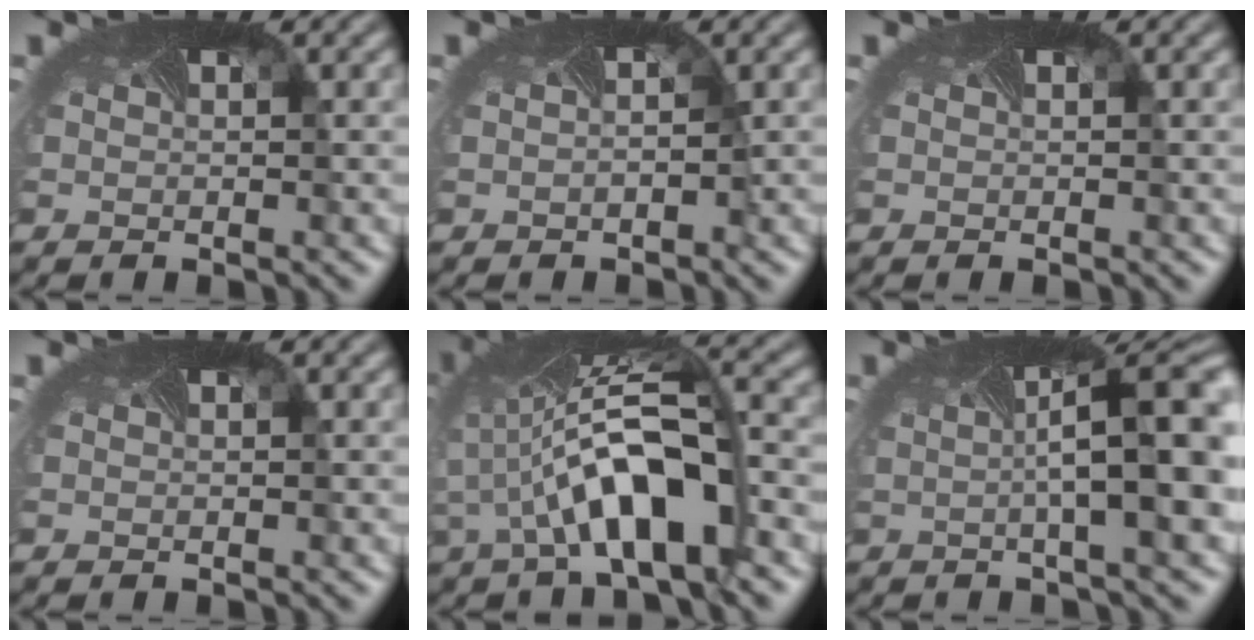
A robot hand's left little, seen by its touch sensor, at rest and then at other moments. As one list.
[{"total": 1.4, "force": [0.0, 0.7, 1.2], "torque": [-0.008, 0.003, -0.006]}, {"total": 0.0}, {"total": 0.0}, {"total": 6.3, "force": [-2.1, 1.9, 5.6], "torque": [-0.134, -0.004, -0.031]}, {"total": 8.6, "force": [0.3, 1.9, 8.3], "torque": [-0.123, 0.002, 0.008]}]